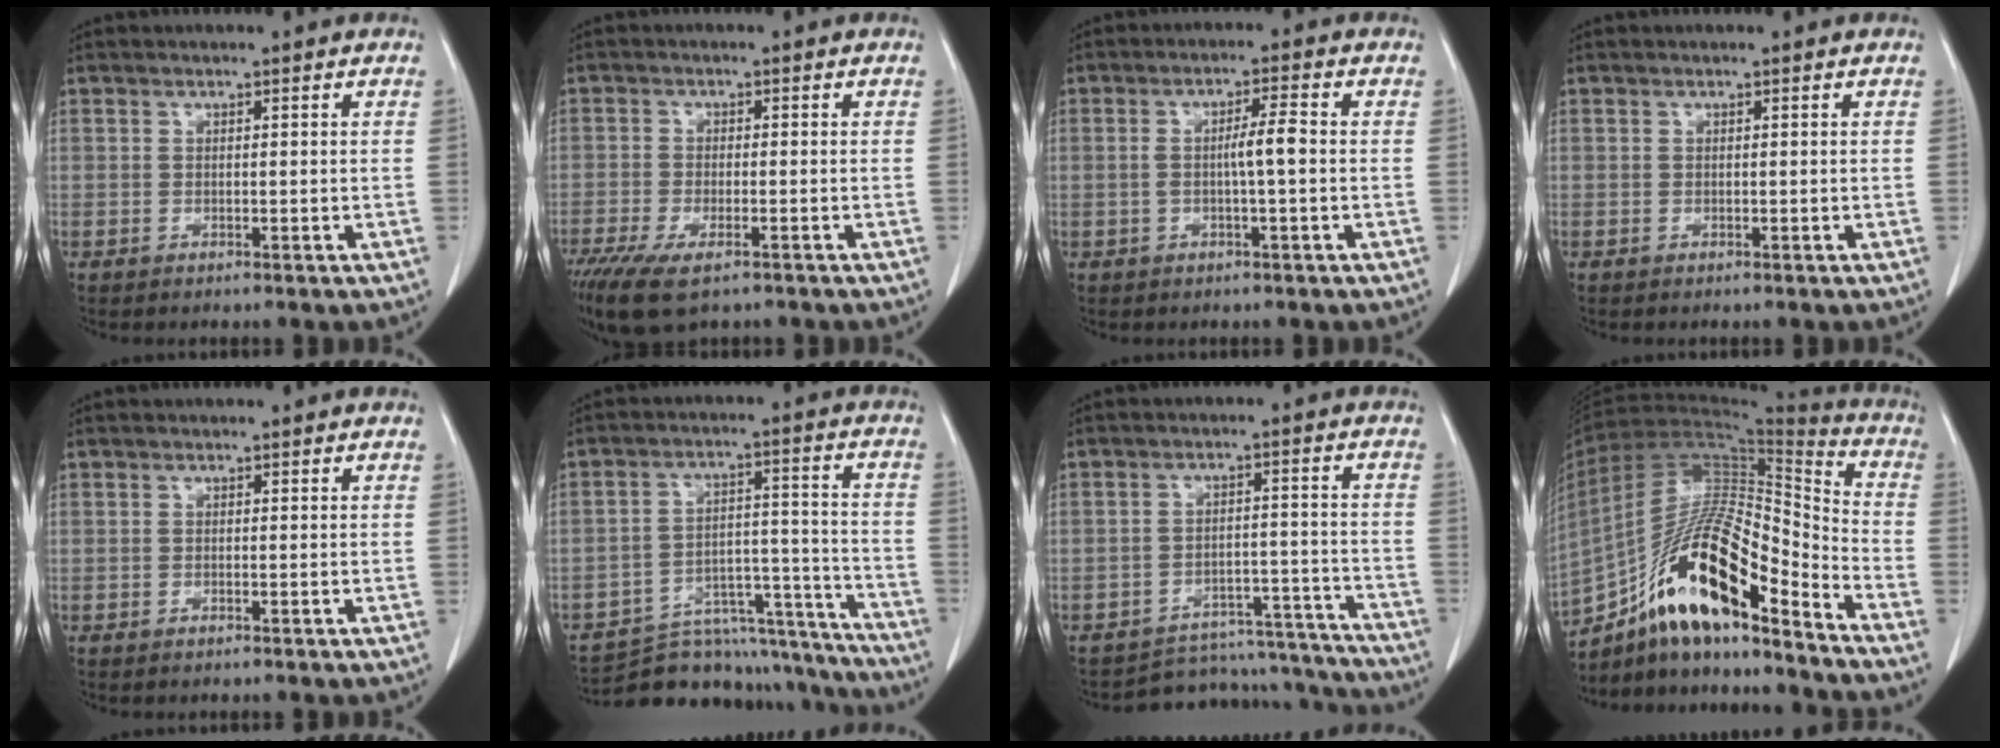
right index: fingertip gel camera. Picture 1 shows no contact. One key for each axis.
{"total": 10.2, "fx": -6.9, "fy": 3.4, "fz": 6.7, "tx": -0.121, "ty": -0.023, "tz": -0.112}
{"total": 3.9, "fx": -0.3, "fy": 0.1, "fz": 3.9, "tx": -0.067, "ty": 0.006, "tz": -0.005}
{"total": 0.0}
{"total": 0.0}
{"total": 21.0, "fx": -19.9, "fy": 5.3, "fz": 3.9, "tx": -0.041, "ty": 0.045, "tz": -0.276}
{"total": 15.8, "fx": -15.3, "fy": 3.6, "fz": 0.7, "tx": 0.003, "ty": 0.044, "tz": -0.194}
{"total": 20.7, "fx": -13.6, "fy": 3.9, "fz": 15.0, "tx": -0.283, "ty": 0.003, "tz": -0.240}